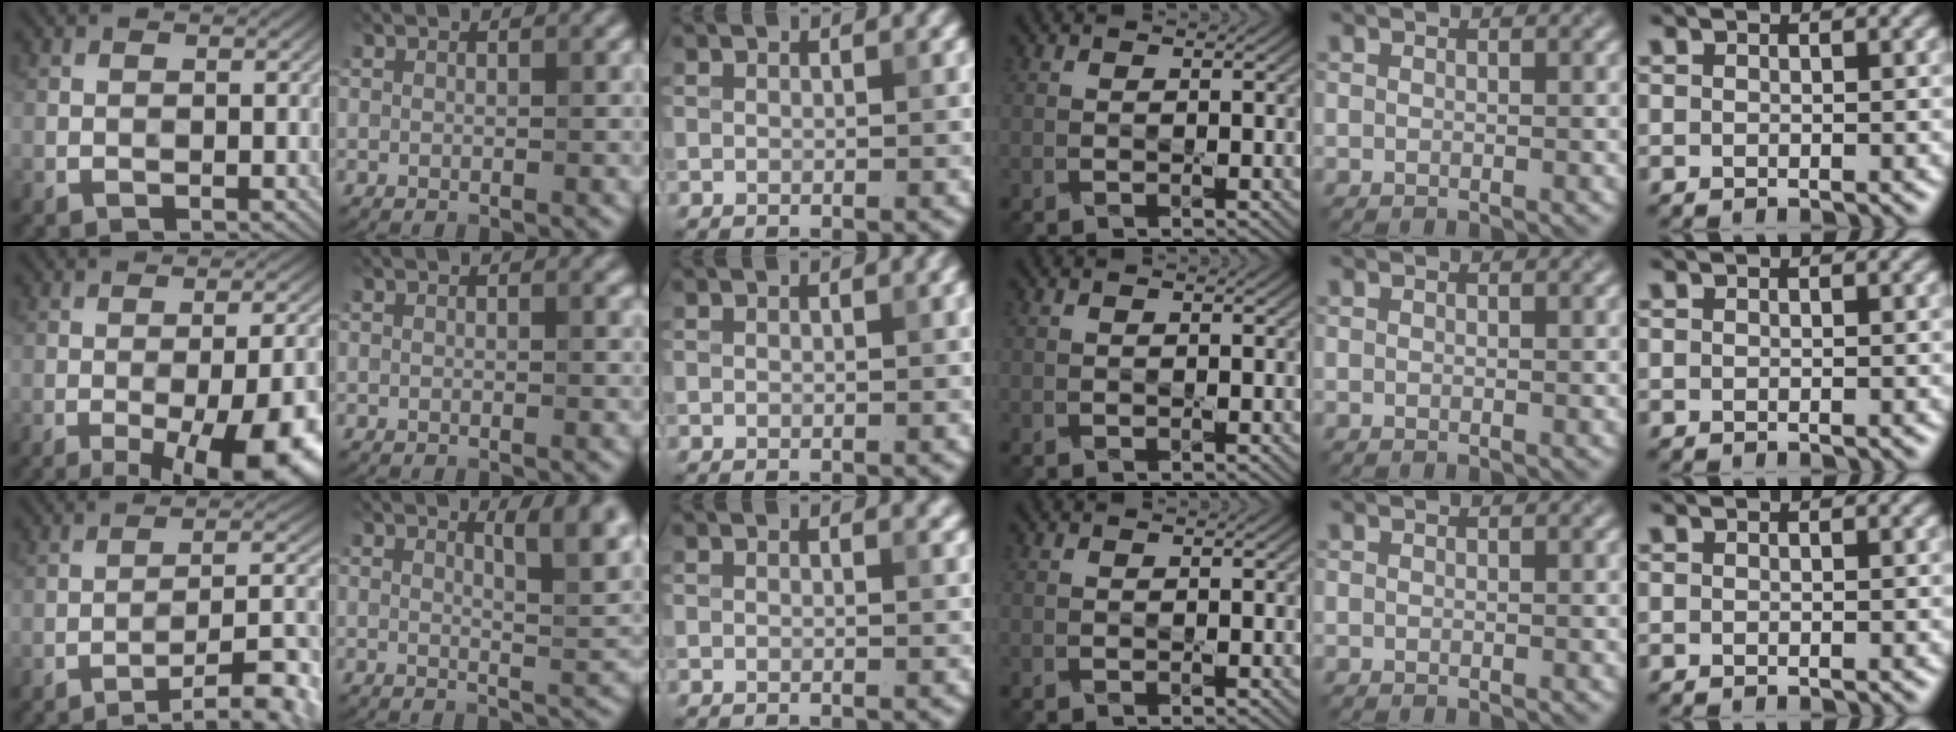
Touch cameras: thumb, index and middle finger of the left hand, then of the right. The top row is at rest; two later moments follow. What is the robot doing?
{"motion": "press", "object": "syringe"}